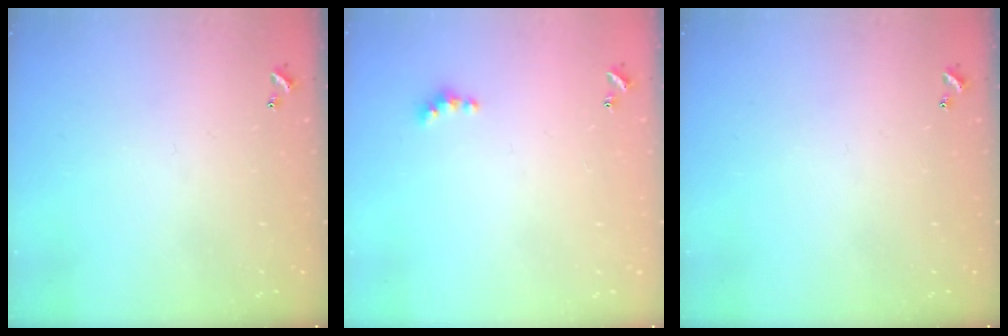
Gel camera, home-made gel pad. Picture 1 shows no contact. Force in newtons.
{"total": 2.8, "press": 2.8, "slide": 0.5}
{"total": 0.0}